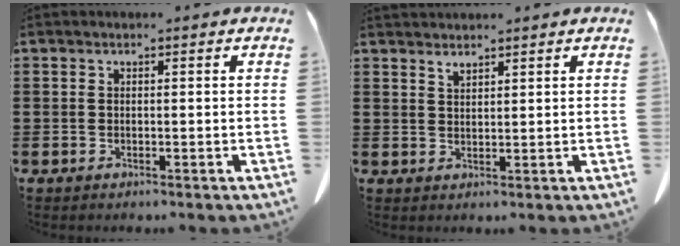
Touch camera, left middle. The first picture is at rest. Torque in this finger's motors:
{"motor_torque": [0.10, 0.06, 0.02, 0.01]}